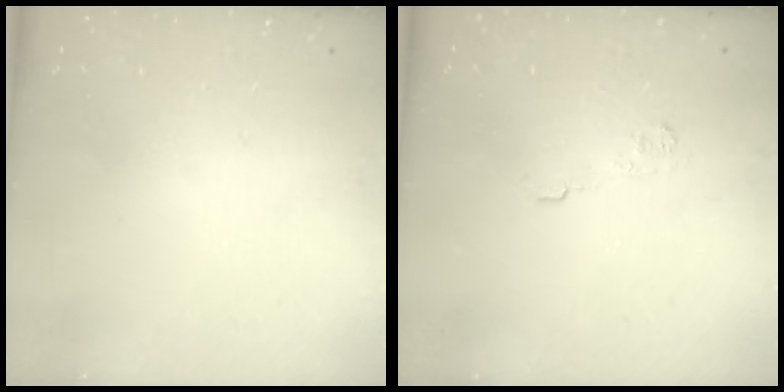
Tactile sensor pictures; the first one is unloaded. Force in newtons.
{"total": 4.3, "press": 4.3, "slide": 0.6}